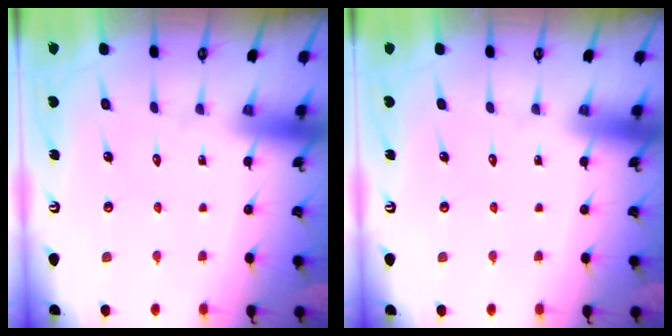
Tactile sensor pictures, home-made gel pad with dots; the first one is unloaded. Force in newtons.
{"total": 0.0}